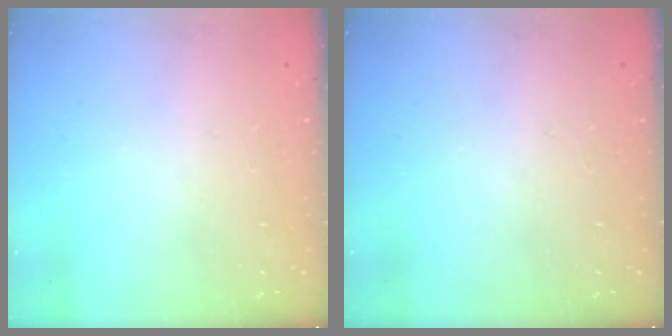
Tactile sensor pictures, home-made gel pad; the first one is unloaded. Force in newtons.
{"total": 1.0, "press": 0.1, "slide": 1.0}